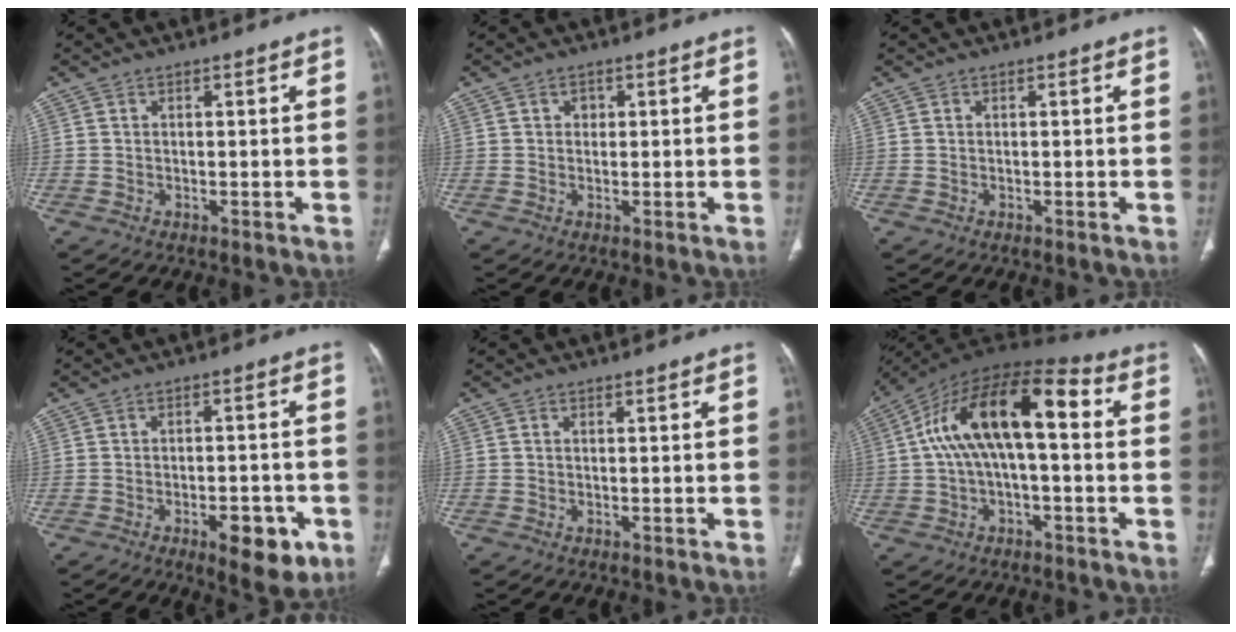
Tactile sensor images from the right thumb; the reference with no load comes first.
{"total": 1.5, "force": [0.5, 1.2, 0.7], "torque": [-0.003, 0.001, 0.005]}
{"total": 0.0}
{"total": 9.4, "force": [-4.1, 4.0, 7.4], "torque": [-0.083, 0.013, -0.050]}
{"total": 0.0}
{"total": 17.1, "force": [1.9, 7.6, 15.2], "torque": [-0.262, 0.054, 0.022]}